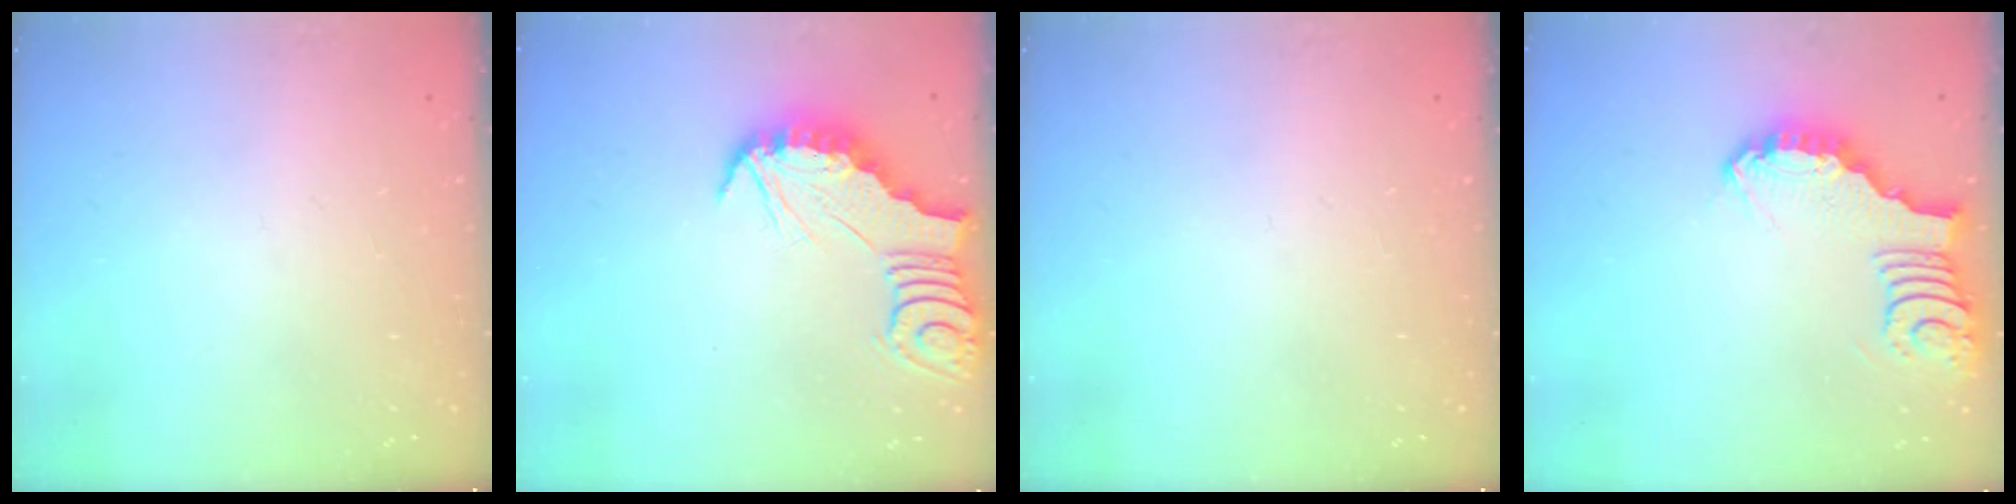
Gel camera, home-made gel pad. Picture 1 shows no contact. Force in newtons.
{"total": 2.7, "press": 2.7, "slide": 0.3}
{"total": 0.0}
{"total": 3.7, "press": 3.7, "slide": 0.1}